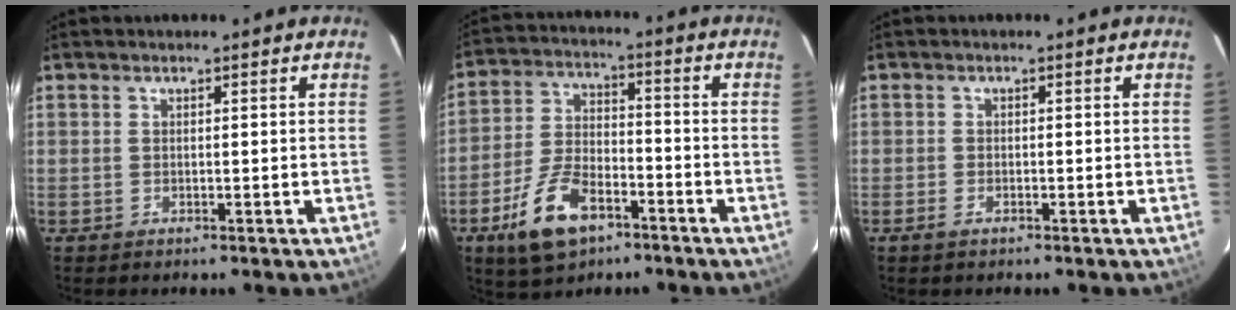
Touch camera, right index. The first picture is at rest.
{"total": 12.6, "force": [-7.2, 6.3, 8.2], "torque": [-0.179, 0.002, -0.128]}
{"total": 1.5, "force": [-1.1, 0.7, 0.8], "torque": [-0.018, -0.003, -0.022]}